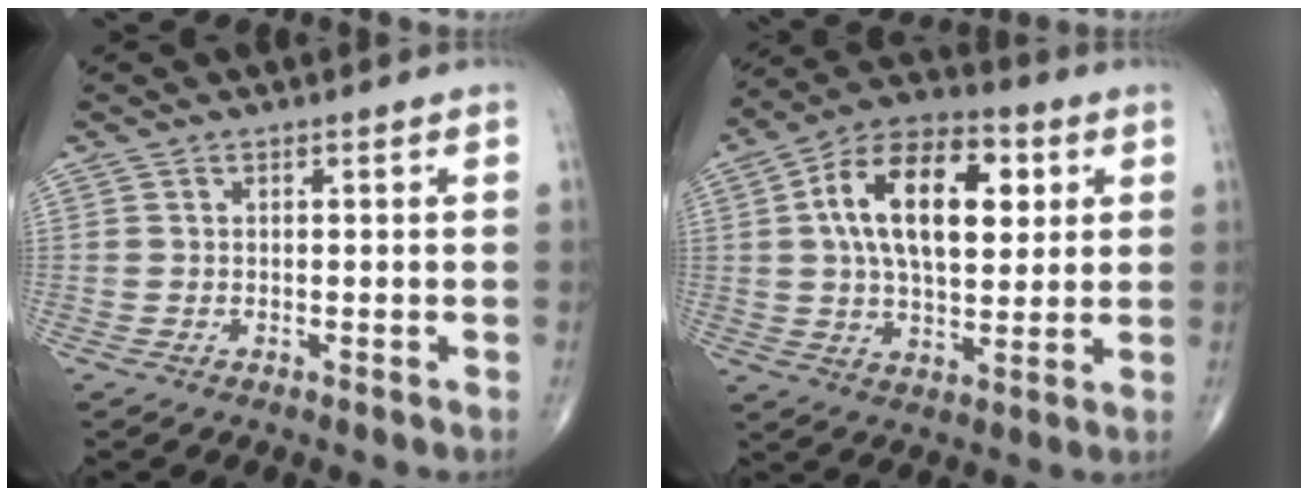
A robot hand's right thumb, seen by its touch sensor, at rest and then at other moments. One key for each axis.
{"total": 18.8, "fx": 4.4, "fy": 10.2, "fz": 15.2, "tx": -0.227, "ty": 0.009, "tz": 0.065}